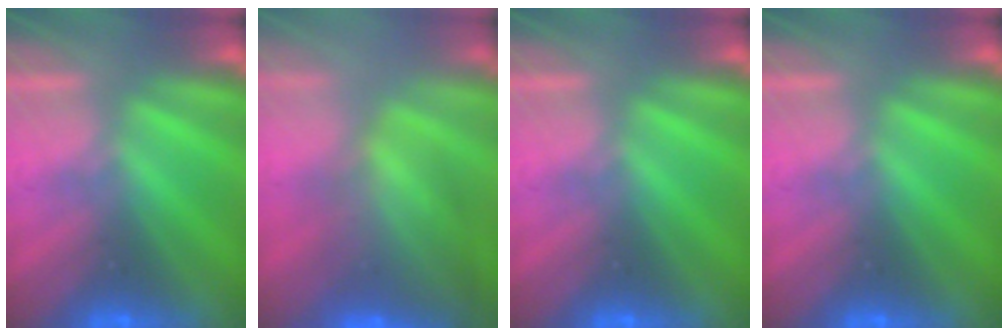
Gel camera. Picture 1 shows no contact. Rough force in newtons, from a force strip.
{"total": 8.0}
{"total": 0.0}
{"total": 0.0}